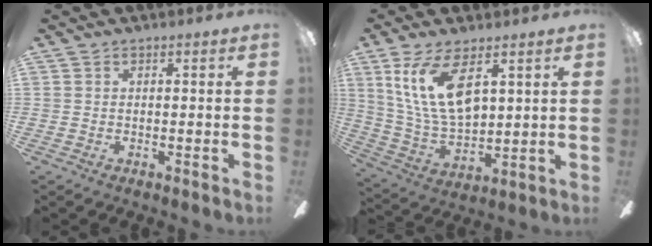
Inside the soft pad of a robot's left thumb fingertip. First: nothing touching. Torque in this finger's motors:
{"motor_torque": [1.62, 1.85, 1.74, -0.71, 0.16]}